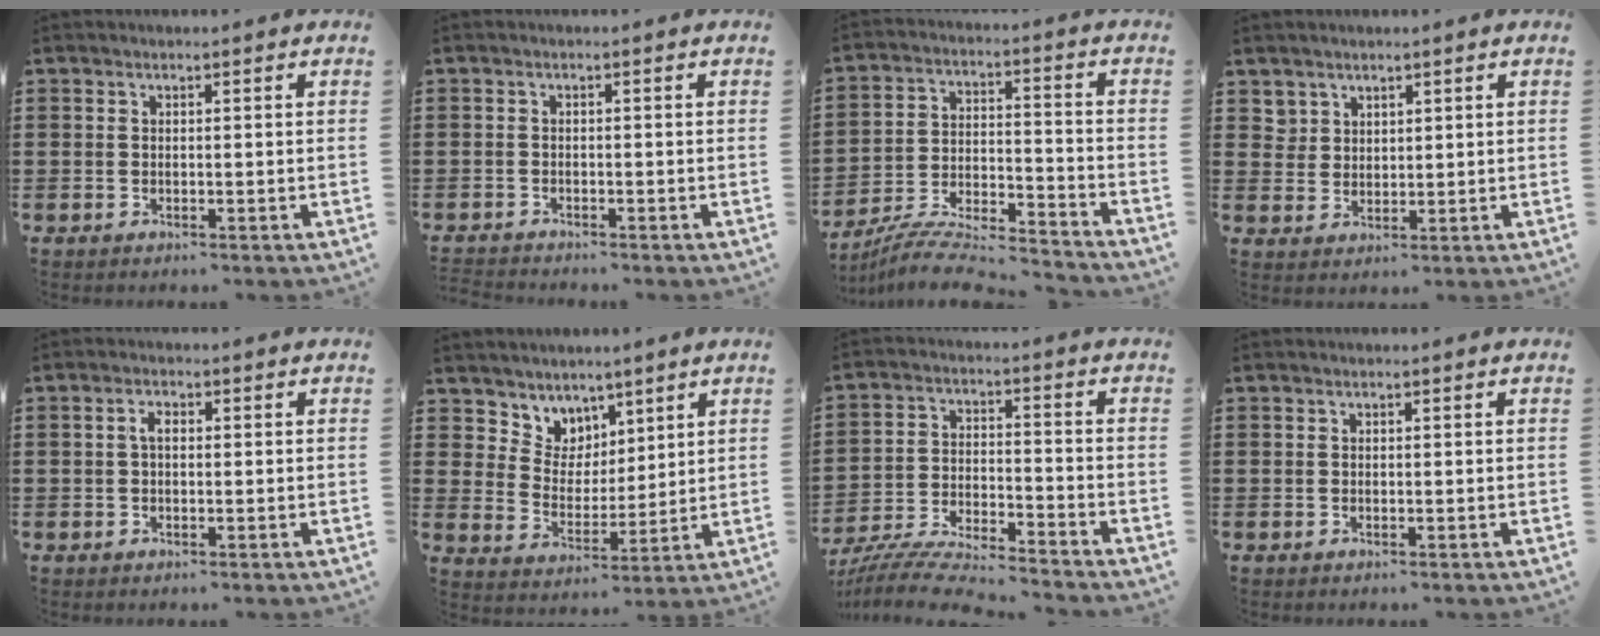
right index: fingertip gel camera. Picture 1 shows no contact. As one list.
[{"total": 1.3, "force": [-1.3, 0.1, -0.2], "torque": [-0.002, 0.002, -0.029]}, {"total": 7.6, "force": [-7.2, 0.7, 2.4], "torque": [-0.049, 0.000, -0.144]}, {"total": 3.0, "force": [2.2, 2.0, 0.2], "torque": [-0.014, 0.007, 0.045]}, {"total": 1.8, "force": [0.1, 0.8, 1.6], "torque": [-0.033, 0.004, 0.000]}, {"total": 5.4, "force": [3.9, 3.6, -0.8], "torque": [-0.023, -0.021, 0.074]}, {"total": 7.3, "force": [-7.1, 0.1, 1.8], "torque": [-0.049, -0.002, -0.143]}, {"total": 0.0}]